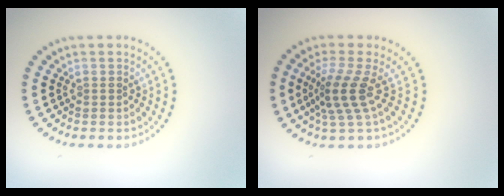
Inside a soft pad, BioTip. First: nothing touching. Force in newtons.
{"total": 3.4, "press": 2.4, "slide": 2.4}